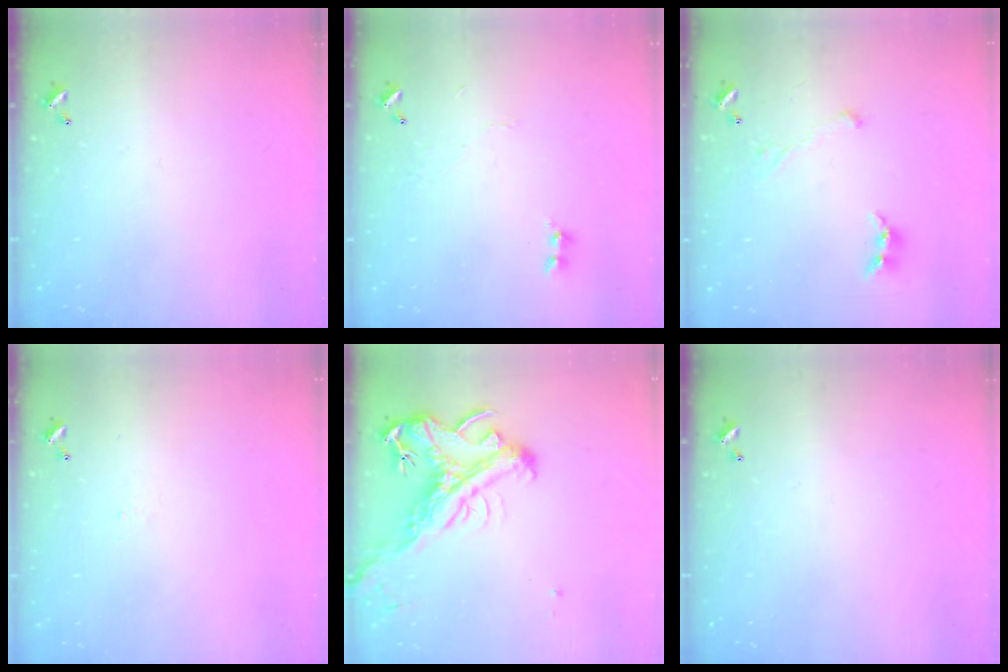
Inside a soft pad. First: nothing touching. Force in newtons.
{"total": 6.0, "press": 6.0, "slide": 0.6}
{"total": 0.8, "press": 0.7, "slide": 0.4}
{"total": 2.1, "press": 2.1, "slide": 0.2}
{"total": 2.6, "press": 2.2, "slide": 1.4}
{"total": 0.0}